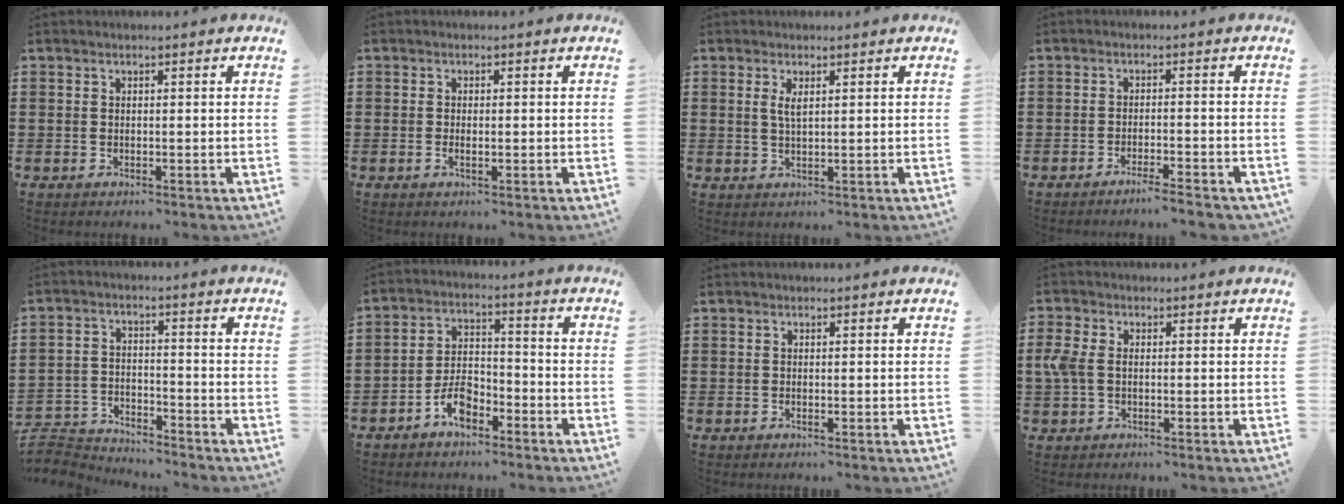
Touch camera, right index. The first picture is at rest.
{"total": 1.3, "force": [-0.1, 0.6, 1.1], "torque": [-0.021, 0.002, -0.003]}
{"total": 2.1, "force": [0.8, 0.6, 1.9], "torque": [-0.039, 0.003, 0.013]}
{"total": 2.8, "force": [-2.4, -0.3, 1.2], "torque": [-0.021, -0.003, -0.046]}
{"total": 4.4, "force": [-4.4, 0.7, 0.0], "torque": [-0.021, 0.000, -0.096]}
{"total": 5.9, "force": [-3.7, 2.9, 3.5], "torque": [-0.079, 0.008, -0.074]}
{"total": 0.0}
{"total": 3.5, "force": [0.0, 2.2, 2.7], "torque": [-0.085, -0.004, -0.010]}